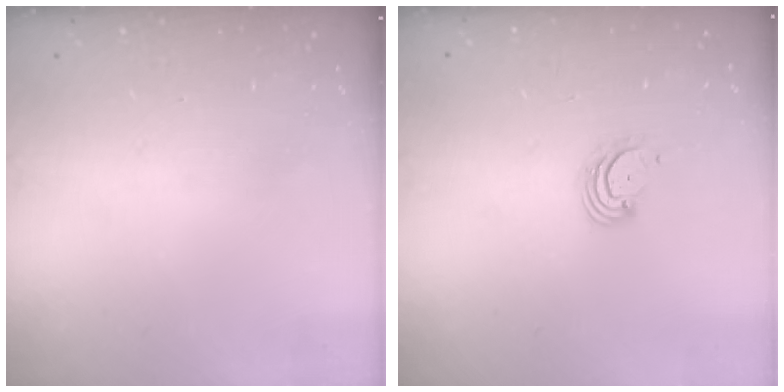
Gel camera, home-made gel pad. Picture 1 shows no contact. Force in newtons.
{"total": 2.9, "press": 2.9, "slide": 0.4}